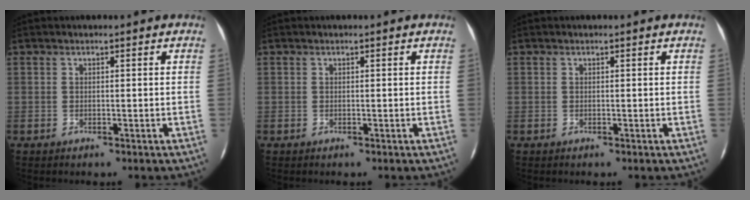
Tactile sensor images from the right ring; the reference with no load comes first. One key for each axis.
{"total": 0.0}
{"total": 0.0}